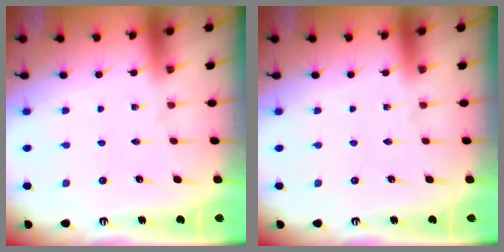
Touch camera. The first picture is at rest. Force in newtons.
{"total": 0.0}